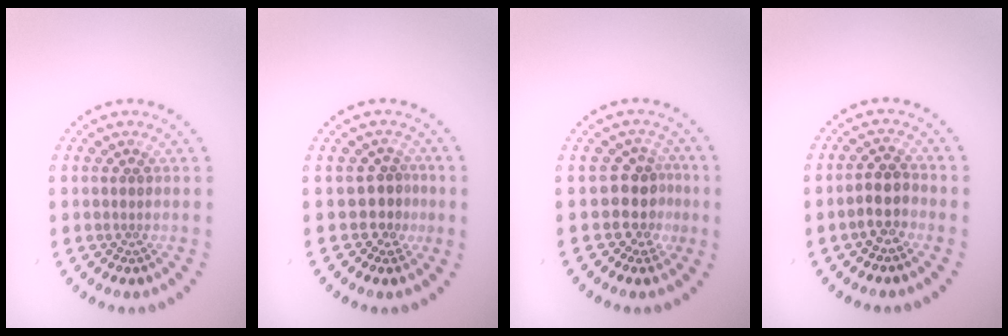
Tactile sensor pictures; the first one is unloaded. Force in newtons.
{"total": 1.9, "press": 1.5, "slide": 1.3}
{"total": 3.3, "press": 2.6, "slide": 2.0}
{"total": 2.3, "press": 2.1, "slide": 0.9}